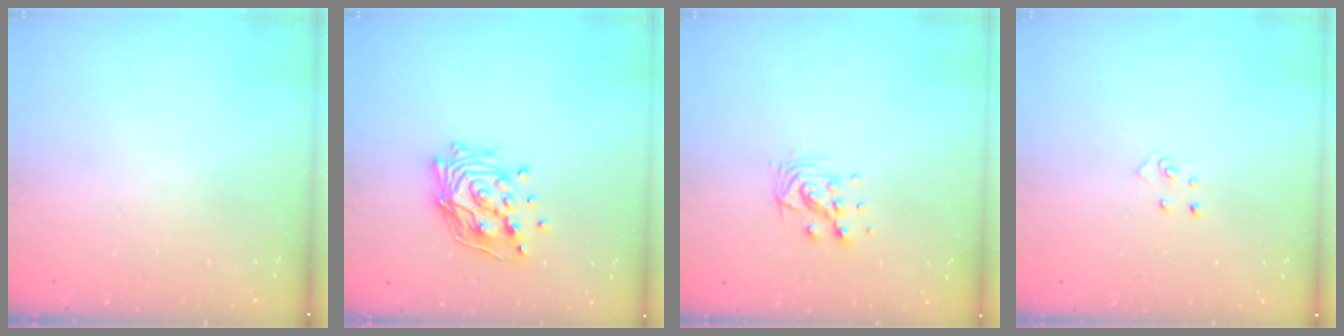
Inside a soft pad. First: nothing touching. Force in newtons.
{"total": 15.0, "press": 14.9, "slide": 2.0}
{"total": 7.0, "press": 7.0, "slide": 0.2}
{"total": 2.6, "press": 2.6, "slide": 0.3}